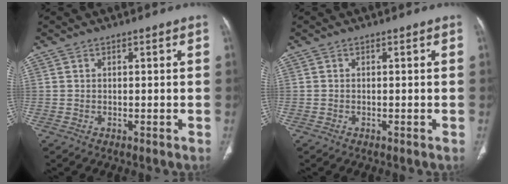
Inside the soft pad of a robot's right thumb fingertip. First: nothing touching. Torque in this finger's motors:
{"motor_torque": [0.53, 0.51, -0.02, -0.09, 0.02]}